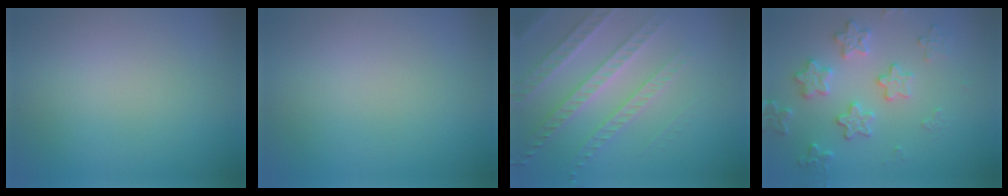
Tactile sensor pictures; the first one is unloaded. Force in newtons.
{"total": 0.0}
{"total": 4.0, "press": 4.0, "slide": 0.6}
{"total": 3.6, "press": 3.6, "slide": 0.7}